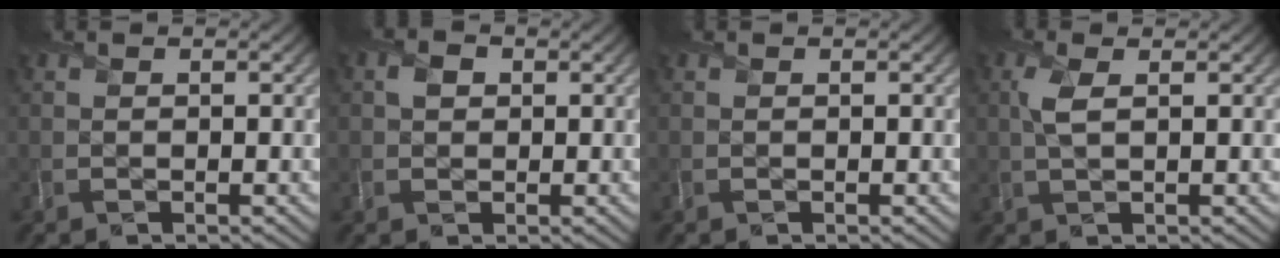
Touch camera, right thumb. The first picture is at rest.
{"total": 1.7, "force": [0.5, 1.5, 0.7], "torque": [-0.017, 0.002, 0.006]}
{"total": 0.0}
{"total": 2.6, "force": [0.7, 0.9, 2.3], "torque": [-0.060, 0.005, 0.013]}